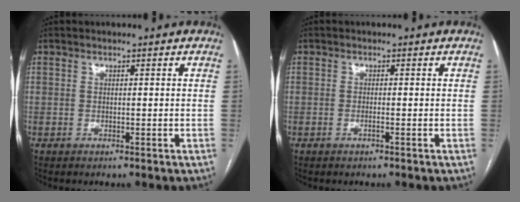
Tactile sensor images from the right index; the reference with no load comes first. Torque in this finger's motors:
{"motor_torque": [-0.11, 0.03, 0.00, 0.00]}